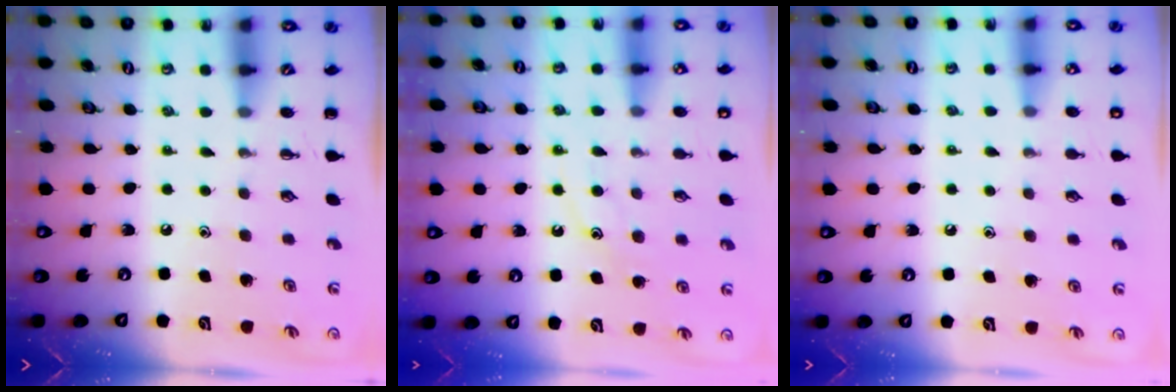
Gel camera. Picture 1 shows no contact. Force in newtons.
{"total": 11.8, "press": 11.7, "slide": 1.4}
{"total": 6.4, "press": 6.2, "slide": 1.7}